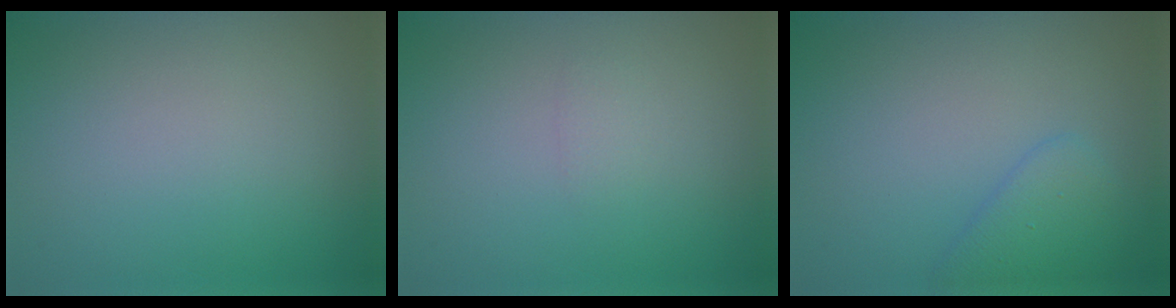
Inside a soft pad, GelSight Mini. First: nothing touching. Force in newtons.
{"total": 0.6, "press": 0.6, "slide": 0.1}
{"total": 2.4, "press": 2.4, "slide": 0.1}